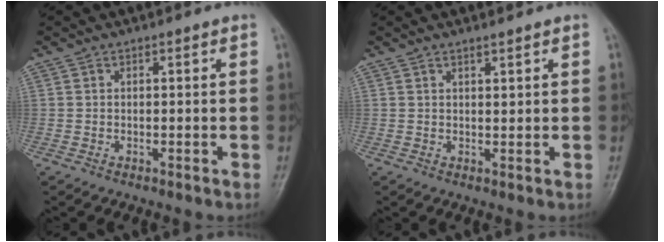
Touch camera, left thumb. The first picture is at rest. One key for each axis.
{"total": 1.4, "fx": 1.1, "fy": 0.2, "fz": 0.8, "tx": -0.011, "ty": -0.008, "tz": 0.022}